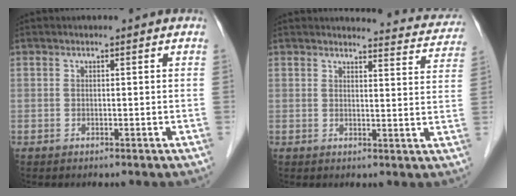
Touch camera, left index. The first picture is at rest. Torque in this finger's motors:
{"motor_torque": [0.02, -1.03, 0.04, 0.00]}